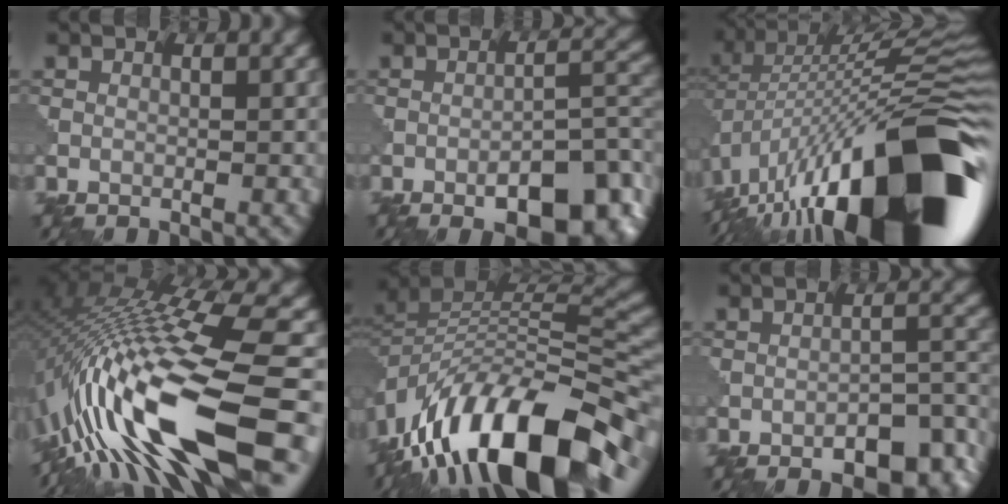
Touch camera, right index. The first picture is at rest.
{"total": 8.9, "force": [-5.0, 3.2, 6.6], "torque": [-0.082, 0.008, -0.071]}
{"total": 19.6, "force": [-8.9, 6.6, 16.1], "torque": [-0.260, 0.027, -0.159]}
{"total": 15.6, "force": [-4.6, 3.7, 14.5], "torque": [-0.268, 0.018, -0.078]}
{"total": 15.3, "force": [-8.8, 6.9, 10.4], "torque": [-0.182, 0.020, -0.152]}
{"total": 6.6, "force": [-4.3, 2.4, 4.3], "torque": [-0.051, 0.008, -0.064]}